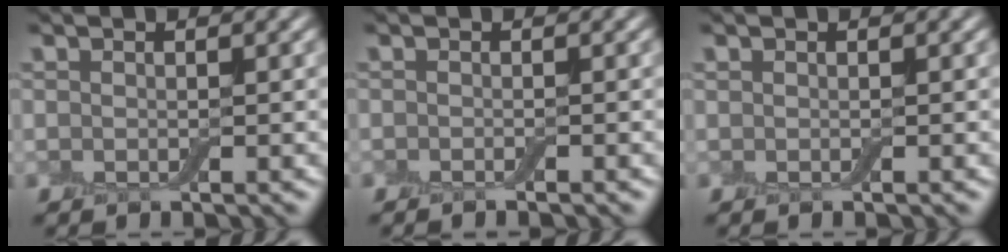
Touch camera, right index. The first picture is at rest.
{"total": 0.6, "force": [-0.6, 0.1, 0.2], "torque": [-0.004, -0.002, -0.012]}
{"total": 0.0}